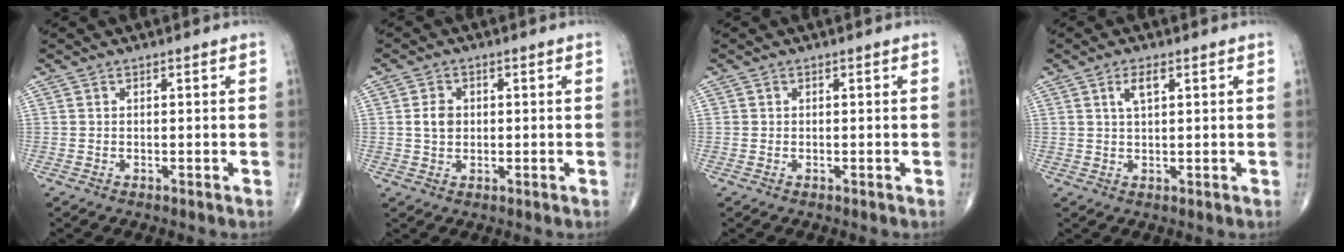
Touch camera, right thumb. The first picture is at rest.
{"total": 3.3, "force": [0.3, 2.6, 2.1], "torque": [-0.032, 0.003, 0.004]}
{"total": 0.0}
{"total": 3.0, "force": [1.3, 1.1, 2.4], "torque": [-0.048, 0.000, 0.027]}